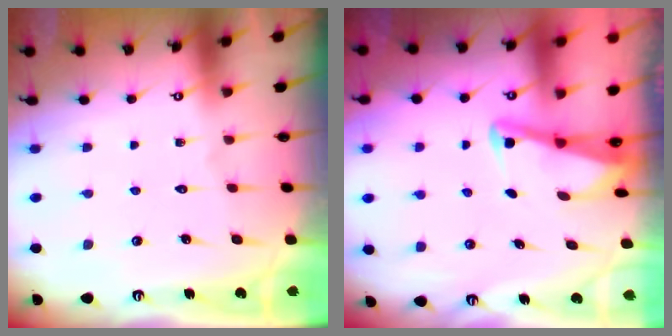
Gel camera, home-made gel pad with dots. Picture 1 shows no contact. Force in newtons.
{"total": 2.9, "press": 2.9, "slide": 0.4}